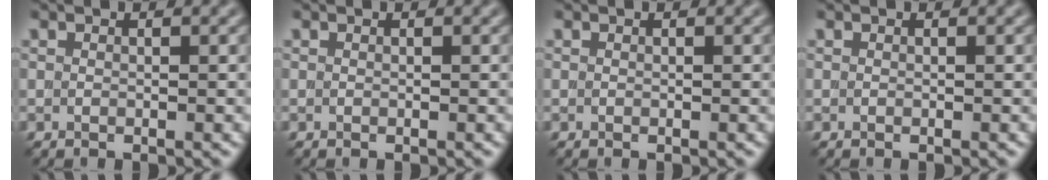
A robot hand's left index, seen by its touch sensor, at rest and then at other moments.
{"total": 0.0}
{"total": 0.0}
{"total": 0.0}